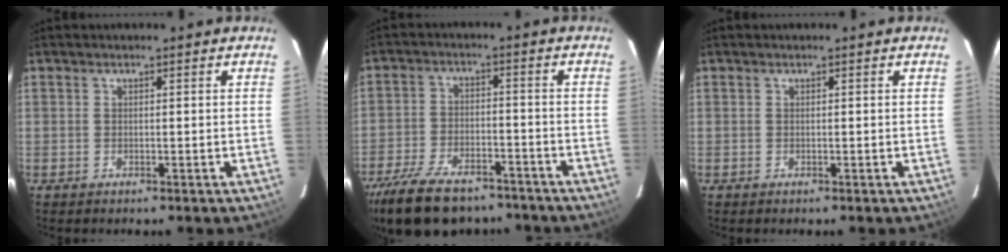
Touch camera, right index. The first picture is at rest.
{"total": 19.2, "force": [-14.8, 8.3, 9.0], "torque": [-0.206, -0.015, -0.233]}
{"total": 0.0}